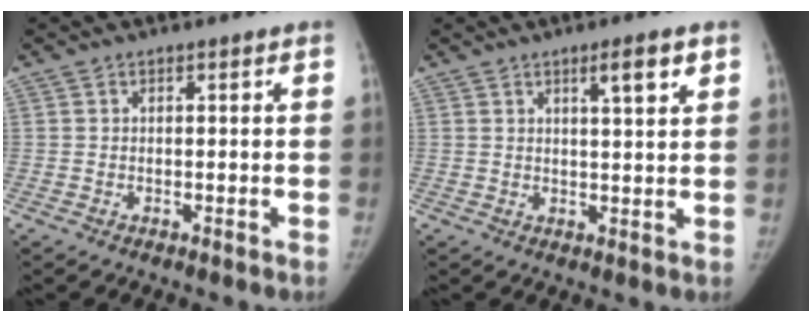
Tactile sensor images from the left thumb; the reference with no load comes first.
{"total": 4.9, "force": [2.7, 0.7, 4.1], "torque": [-0.056, -0.016, 0.042]}